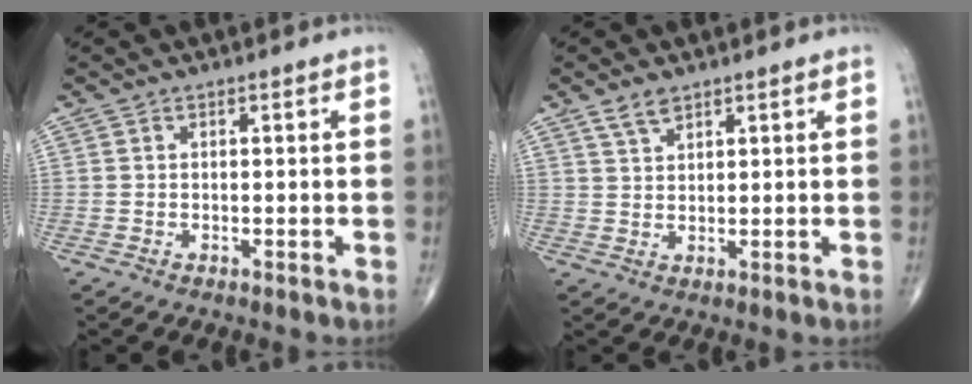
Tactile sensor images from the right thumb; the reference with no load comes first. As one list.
[{"total": 3.2, "force": [2.3, 1.4, 1.6], "torque": [-0.027, -0.008, 0.048]}]